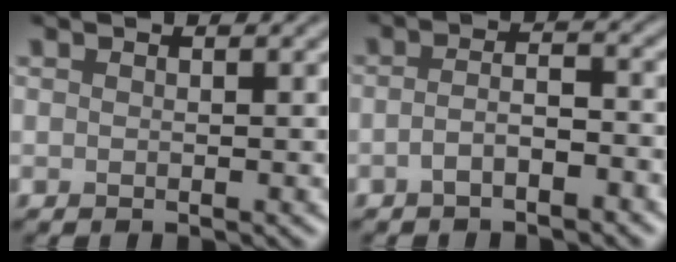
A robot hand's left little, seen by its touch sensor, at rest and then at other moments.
{"total": 2.7, "force": [-1.4, 0.8, 2.1], "torque": [-0.040, 0.008, -0.031]}